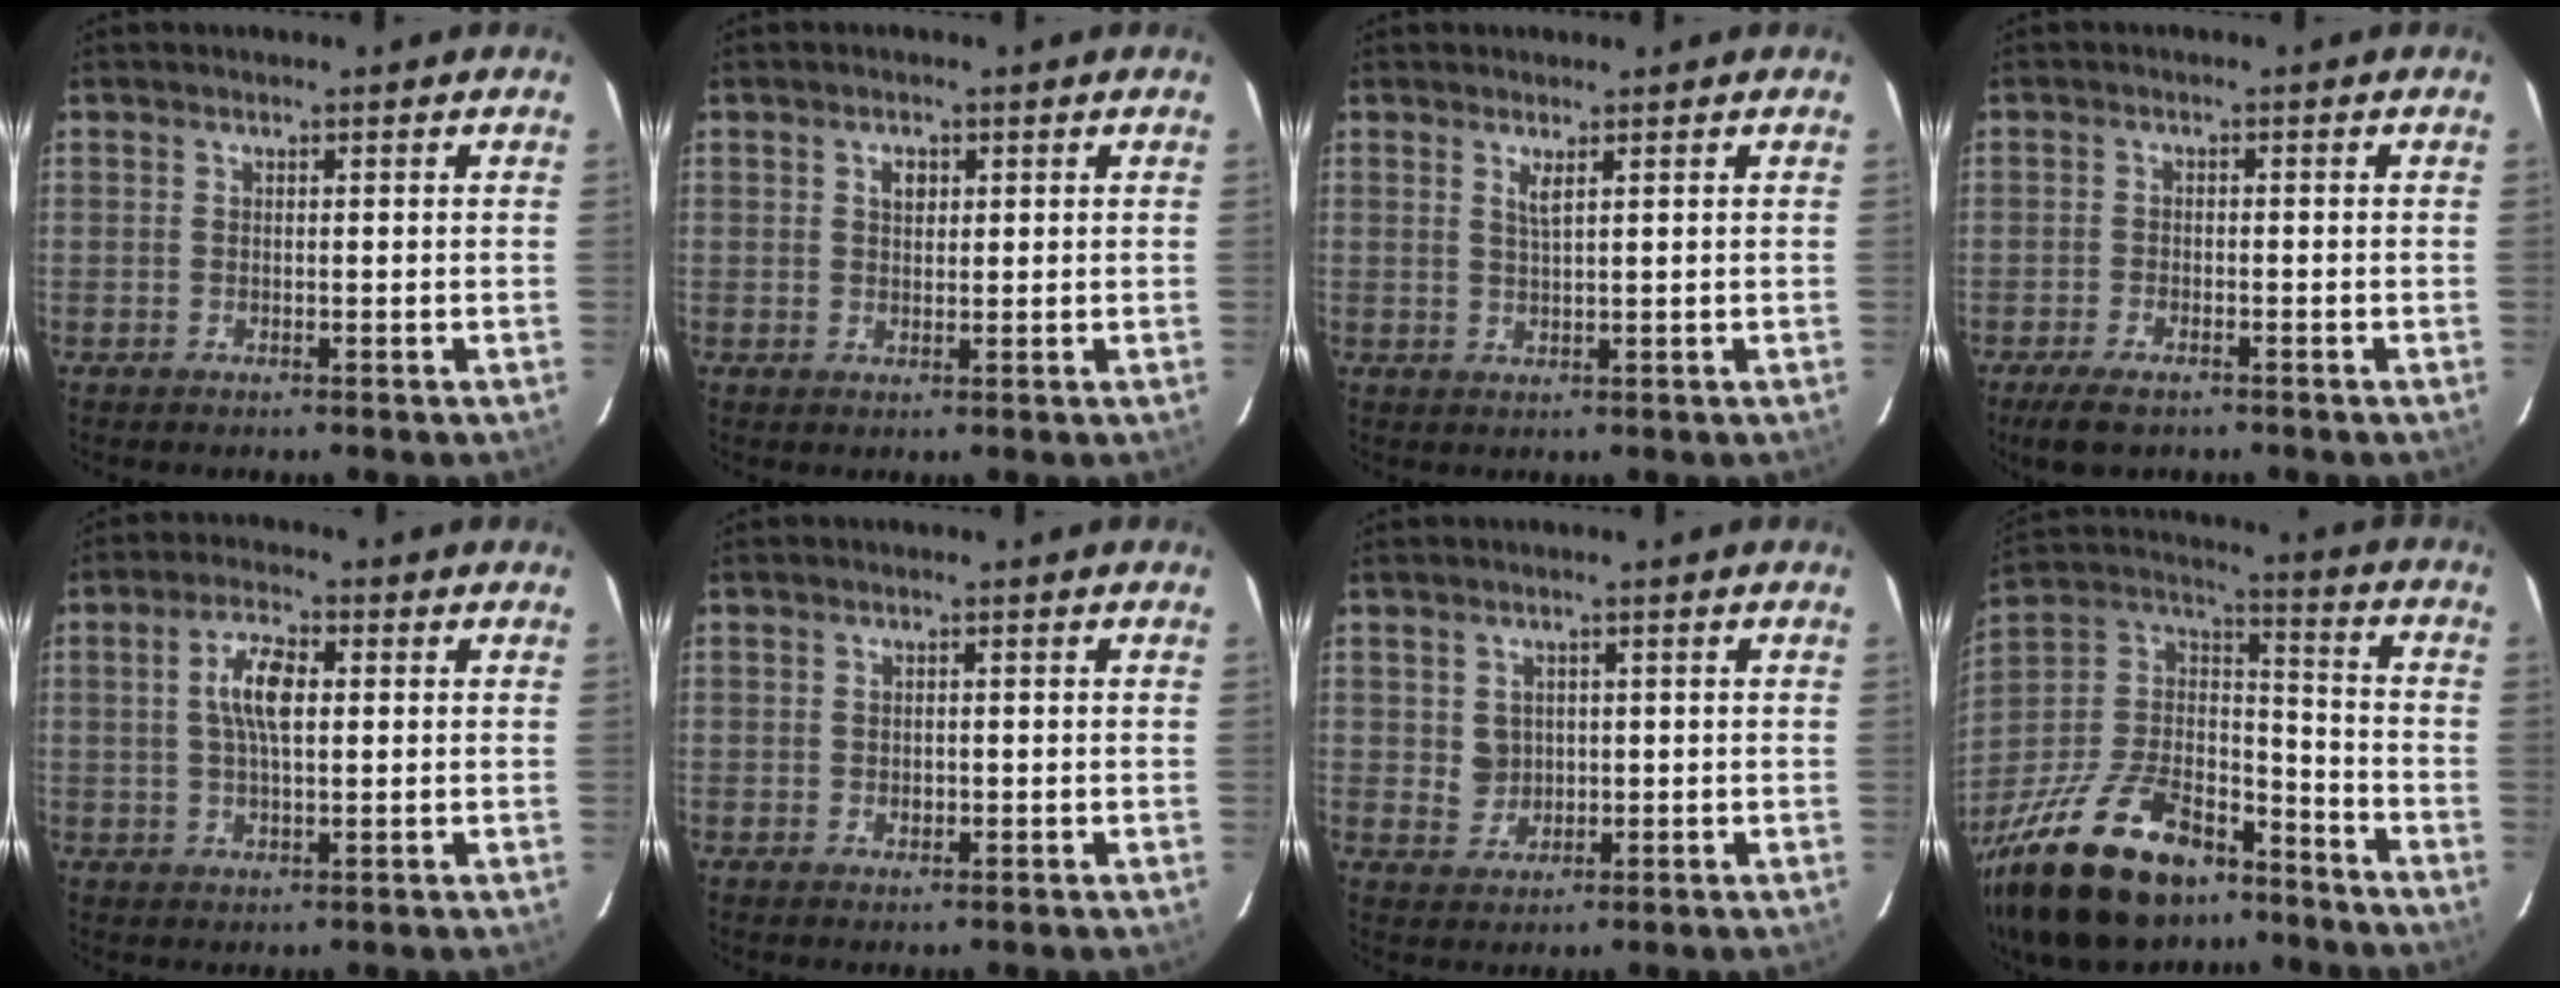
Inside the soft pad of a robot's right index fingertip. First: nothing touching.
{"total": 2.2, "force": [0.8, 1.6, 1.3], "torque": [-0.019, 0.006, 0.014]}
{"total": 1.7, "force": [1.0, 0.0, 1.4], "torque": [-0.026, -0.002, 0.017]}
{"total": 5.2, "force": [-3.8, 1.9, 3.0], "torque": [-0.078, -0.015, -0.068]}
{"total": 6.5, "force": [1.1, 2.5, 5.9], "torque": [-0.112, 0.011, 0.020]}
{"total": 1.1, "force": [-0.1, 1.0, 0.5], "torque": [-0.008, 0.000, -0.001]}
{"total": 3.3, "force": [0.5, 3.2, 0.7], "torque": [-0.011, 0.007, 0.015]}
{"total": 32.3, "force": [-22.2, 15.3, 17.7], "torque": [-0.375, 0.005, -0.352]}